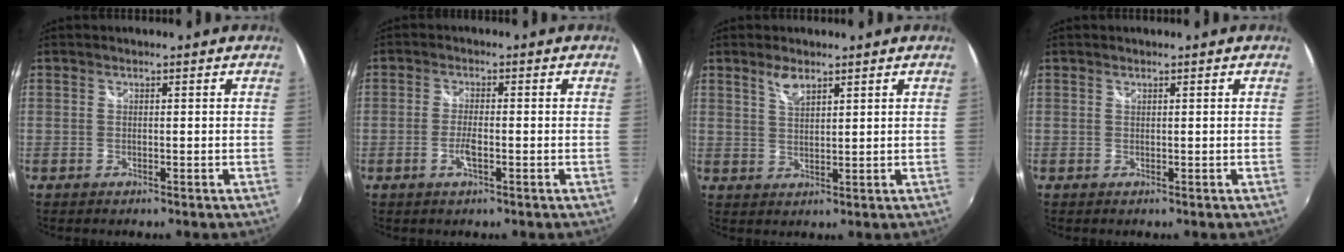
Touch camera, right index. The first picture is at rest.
{"total": 3.2, "force": [-1.2, 0.8, 2.8], "torque": [-0.061, -0.003, -0.024]}
{"total": 3.5, "force": [2.5, 1.2, 2.1], "torque": [-0.037, 0.000, 0.045]}
{"total": 0.0}